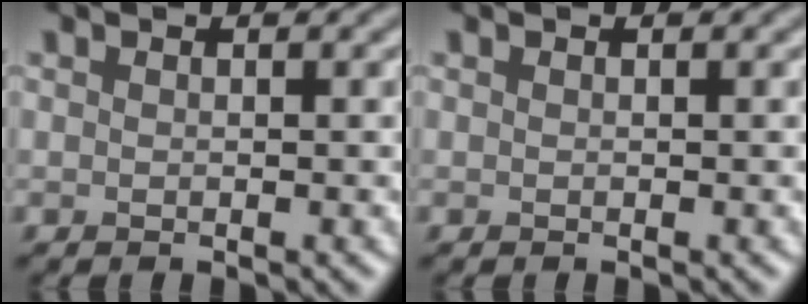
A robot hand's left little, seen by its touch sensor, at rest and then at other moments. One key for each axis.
{"total": 0.0}